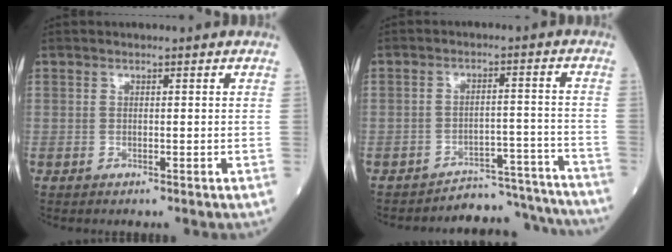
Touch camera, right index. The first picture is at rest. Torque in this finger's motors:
{"motor_torque": [-0.14, -0.22, -0.78, -0.21]}